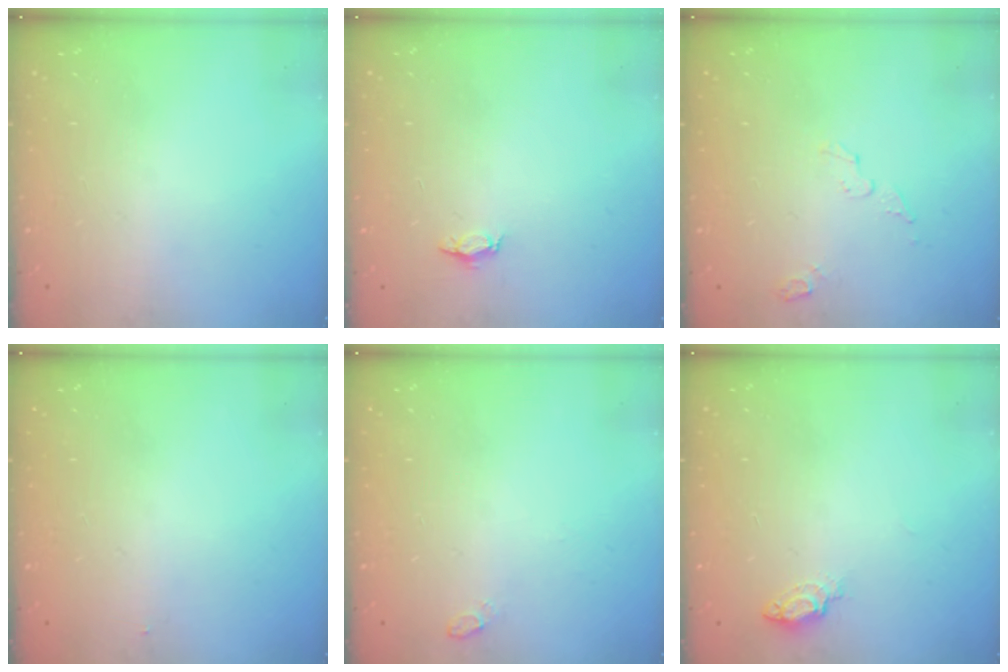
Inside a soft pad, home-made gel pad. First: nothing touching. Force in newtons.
{"total": 2.8, "press": 2.8, "slide": 0.4}
{"total": 4.1, "press": 4.1, "slide": 0.4}
{"total": 5.7, "press": 1.1, "slide": 5.6}
{"total": 12.2, "press": 4.2, "slide": 11.5}
{"total": 5.7, "press": 5.5, "slide": 1.4}